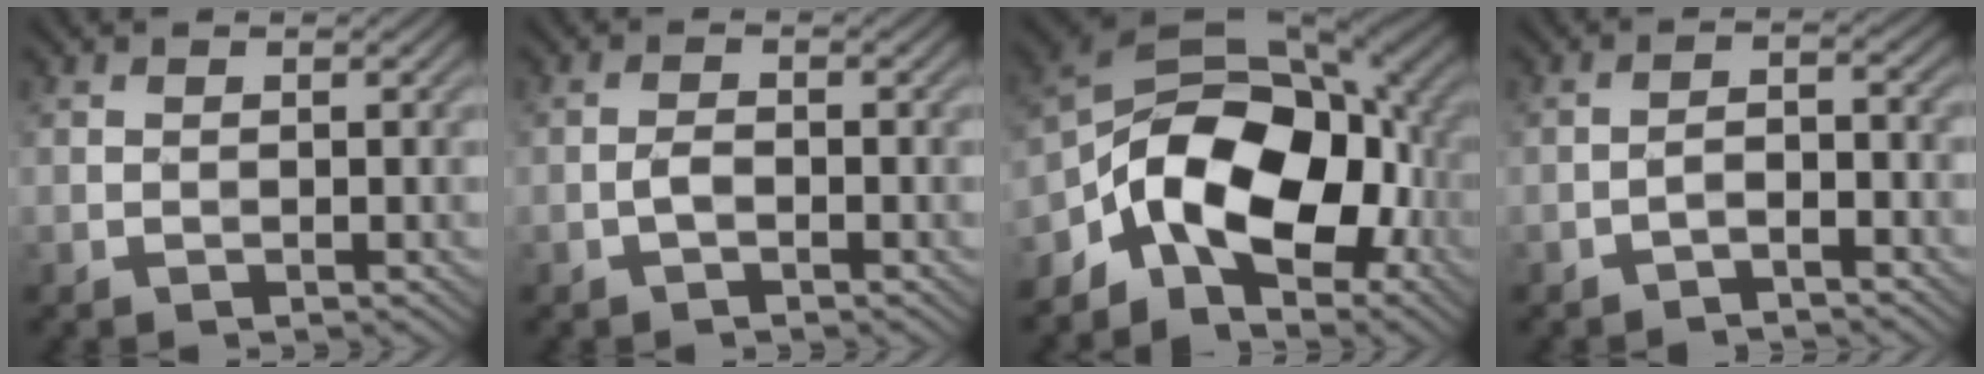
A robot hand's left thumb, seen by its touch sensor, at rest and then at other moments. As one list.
[{"total": 1.5, "force": [-0.8, 0.6, 1.1], "torque": [-0.023, 0.003, -0.018]}, {"total": 13.7, "force": [-4.9, 8.4, 9.7], "torque": [-0.155, 0.000, -0.099]}, {"total": 2.6, "force": [-2.1, 0.6, 1.5], "torque": [-0.027, 0.008, -0.042]}]